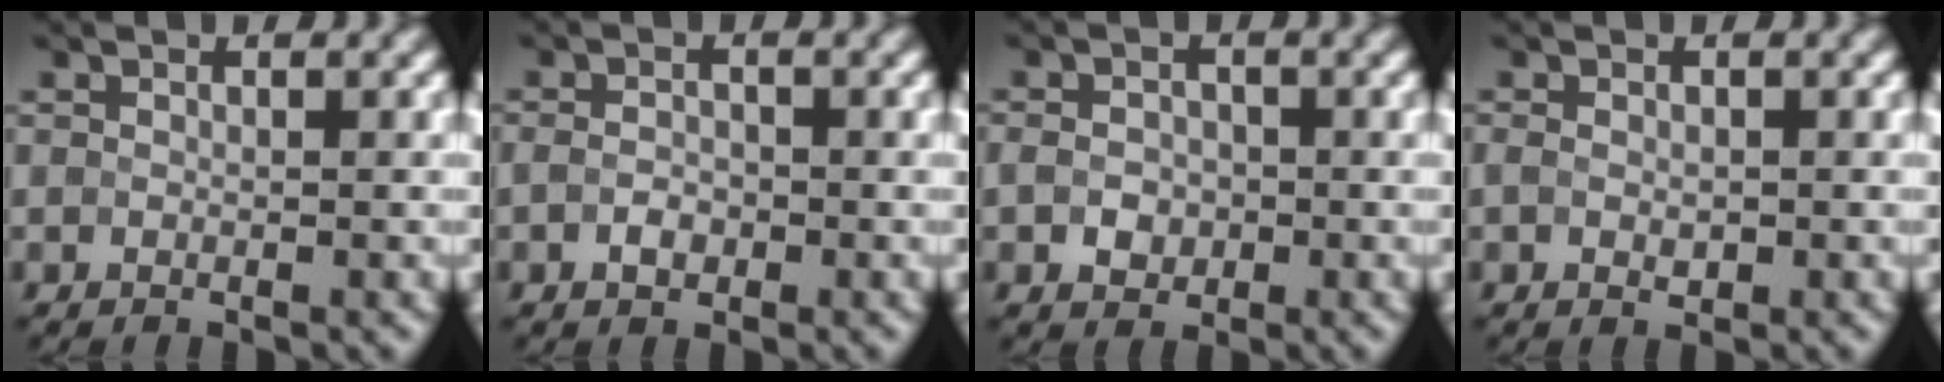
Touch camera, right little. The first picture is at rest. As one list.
[{"total": 1.4, "force": [-0.6, 0.9, 0.8], "torque": [-0.020, 0.000, -0.012]}, {"total": 2.4, "force": [-0.5, 1.9, 1.3], "torque": [-0.028, -0.003, -0.012]}, {"total": 1.2, "force": [-0.3, 0.7, 0.9], "torque": [-0.021, -0.005, -0.001]}]